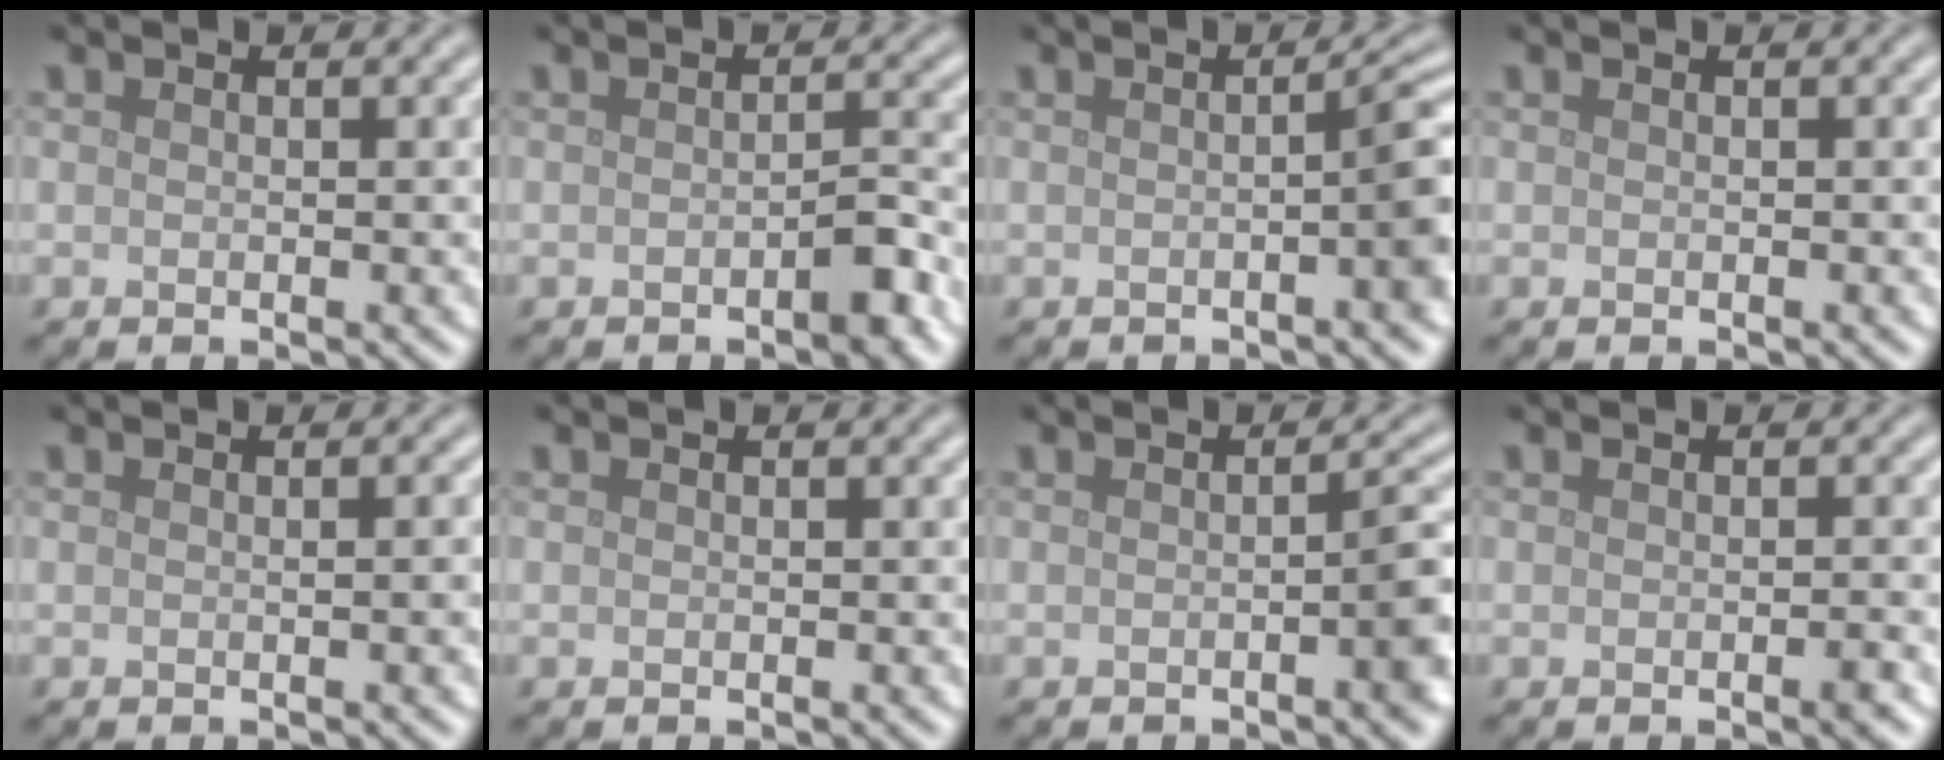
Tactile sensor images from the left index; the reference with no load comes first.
{"total": 1.8, "force": [-1.0, 0.4, 1.5], "torque": [-0.023, 0.002, -0.016]}
{"total": 3.5, "force": [-0.4, 0.6, 3.4], "torque": [-0.035, 0.010, -0.010]}
{"total": 0.0}
{"total": 1.1, "force": [0.0, 0.3, 1.1], "torque": [-0.009, 0.004, -0.003]}
{"total": 0.0}
{"total": 2.7, "force": [-0.4, 0.5, 2.6], "torque": [-0.028, 0.006, -0.009]}
{"total": 0.8, "force": [-0.3, 0.1, 0.8], "torque": [-0.010, 0.000, -0.006]}